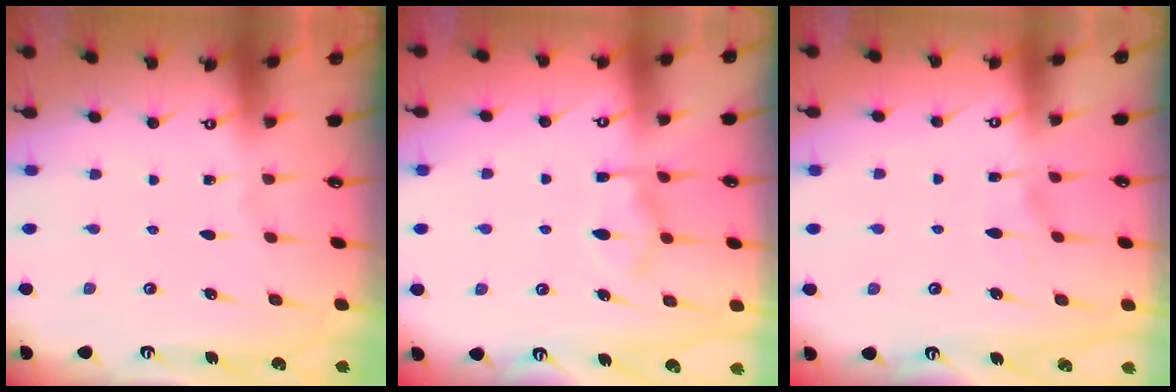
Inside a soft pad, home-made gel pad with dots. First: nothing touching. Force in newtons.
{"total": 9.4, "press": 9.4, "slide": 0.8}
{"total": 3.9, "press": 3.9, "slide": 0.4}